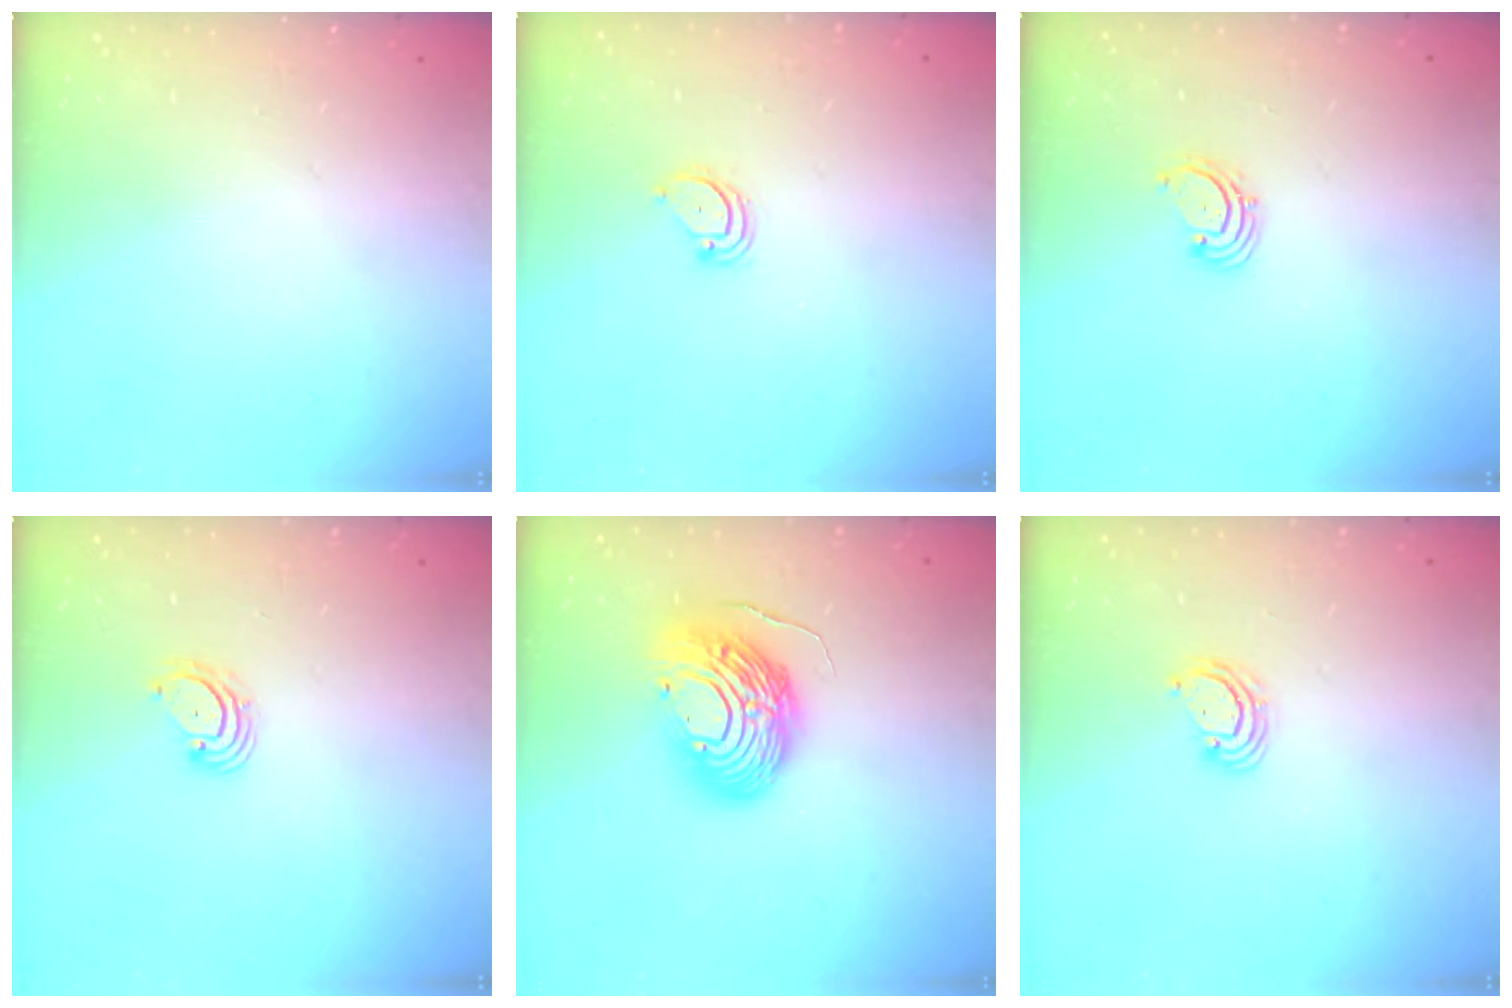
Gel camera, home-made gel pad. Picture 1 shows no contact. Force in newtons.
{"total": 3.7, "press": 3.7, "slide": 0.3}
{"total": 1.6, "press": 1.6, "slide": 0.2}
{"total": 3.2, "press": 3.2, "slide": 0.4}
{"total": 14.7, "press": 14.7, "slide": 1.3}
{"total": 2.8, "press": 2.8, "slide": 0.3}